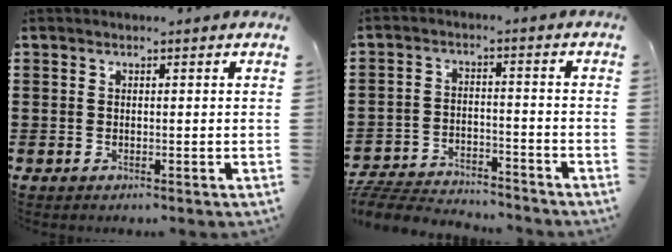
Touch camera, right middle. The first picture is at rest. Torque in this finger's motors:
{"motor_torque": [0.35, 0.03, 0.62, 0.15]}